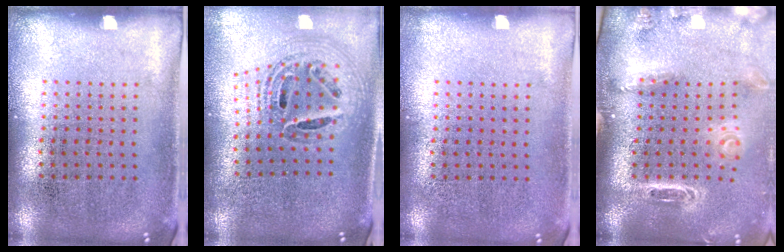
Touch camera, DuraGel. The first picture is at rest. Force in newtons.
{"total": 1.5, "press": 1.3, "slide": 0.7}
{"total": 0.0}
{"total": 3.0, "press": 2.1, "slide": 2.1}